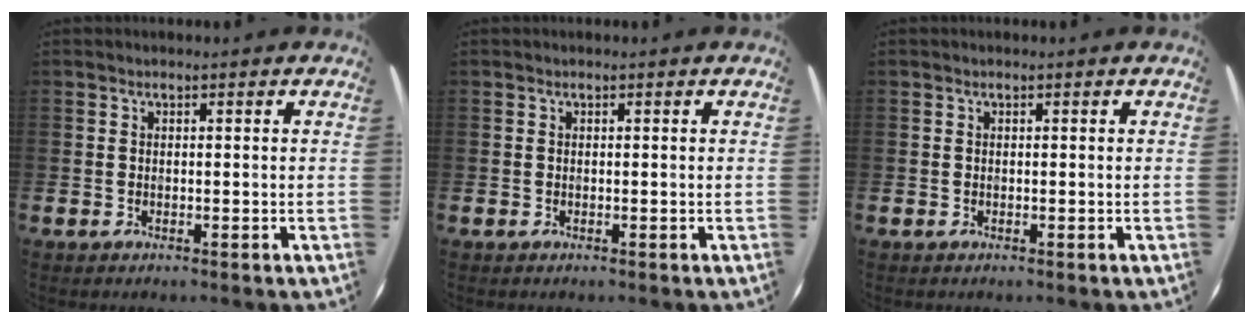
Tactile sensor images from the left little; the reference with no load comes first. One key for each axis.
{"total": 0.0}
{"total": 0.0}